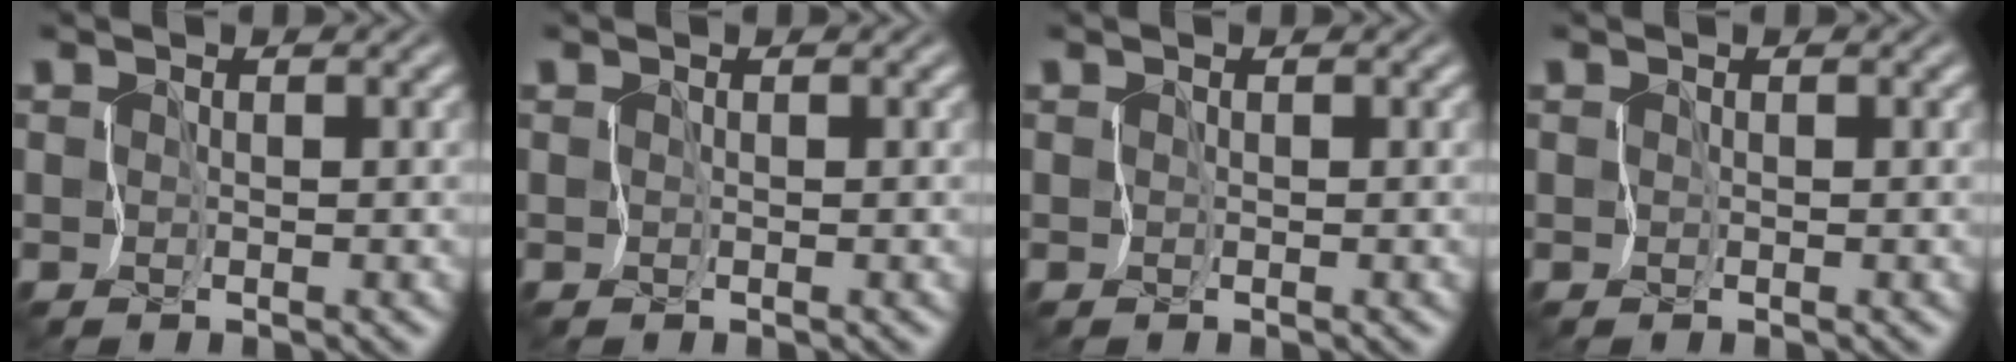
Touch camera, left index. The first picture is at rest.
{"total": 0.0}
{"total": 0.0}
{"total": 0.0}